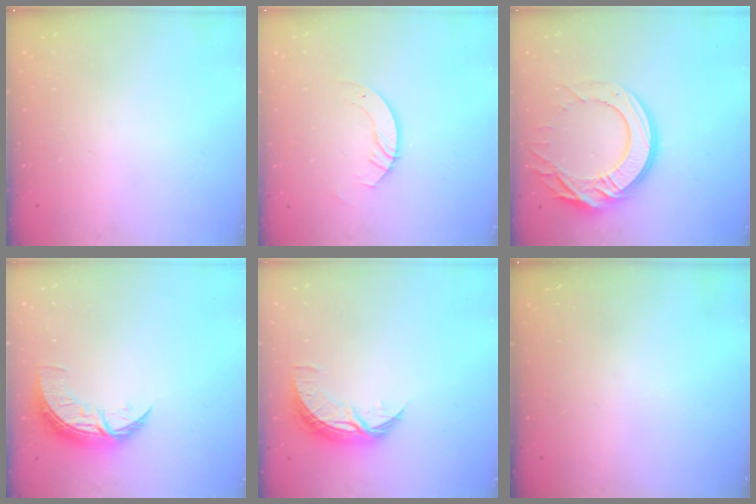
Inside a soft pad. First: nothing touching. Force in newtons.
{"total": 3.7, "press": 3.7, "slide": 0.3}
{"total": 17.9, "press": 17.8, "slide": 1.9}
{"total": 9.0, "press": 9.0, "slide": 0.5}
{"total": 8.3, "press": 8.3, "slide": 0.5}
{"total": 0.0}